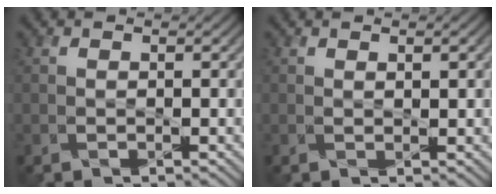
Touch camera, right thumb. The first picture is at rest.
{"total": 1.2, "force": [0.5, 0.1, 1.0], "torque": [-0.017, 0.001, 0.010]}